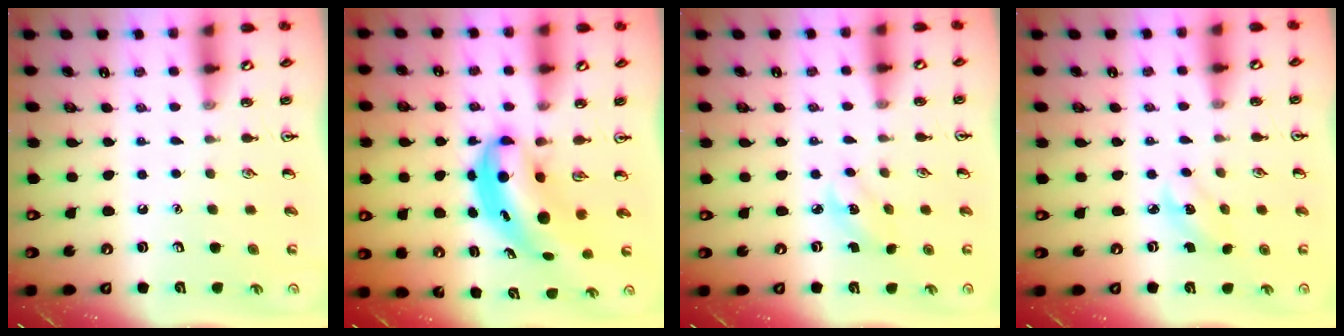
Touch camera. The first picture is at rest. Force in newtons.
{"total": 6.3, "press": 6.1, "slide": 1.7}
{"total": 2.7, "press": 2.6, "slide": 0.9}
{"total": 2.9, "press": 2.8, "slide": 0.9}